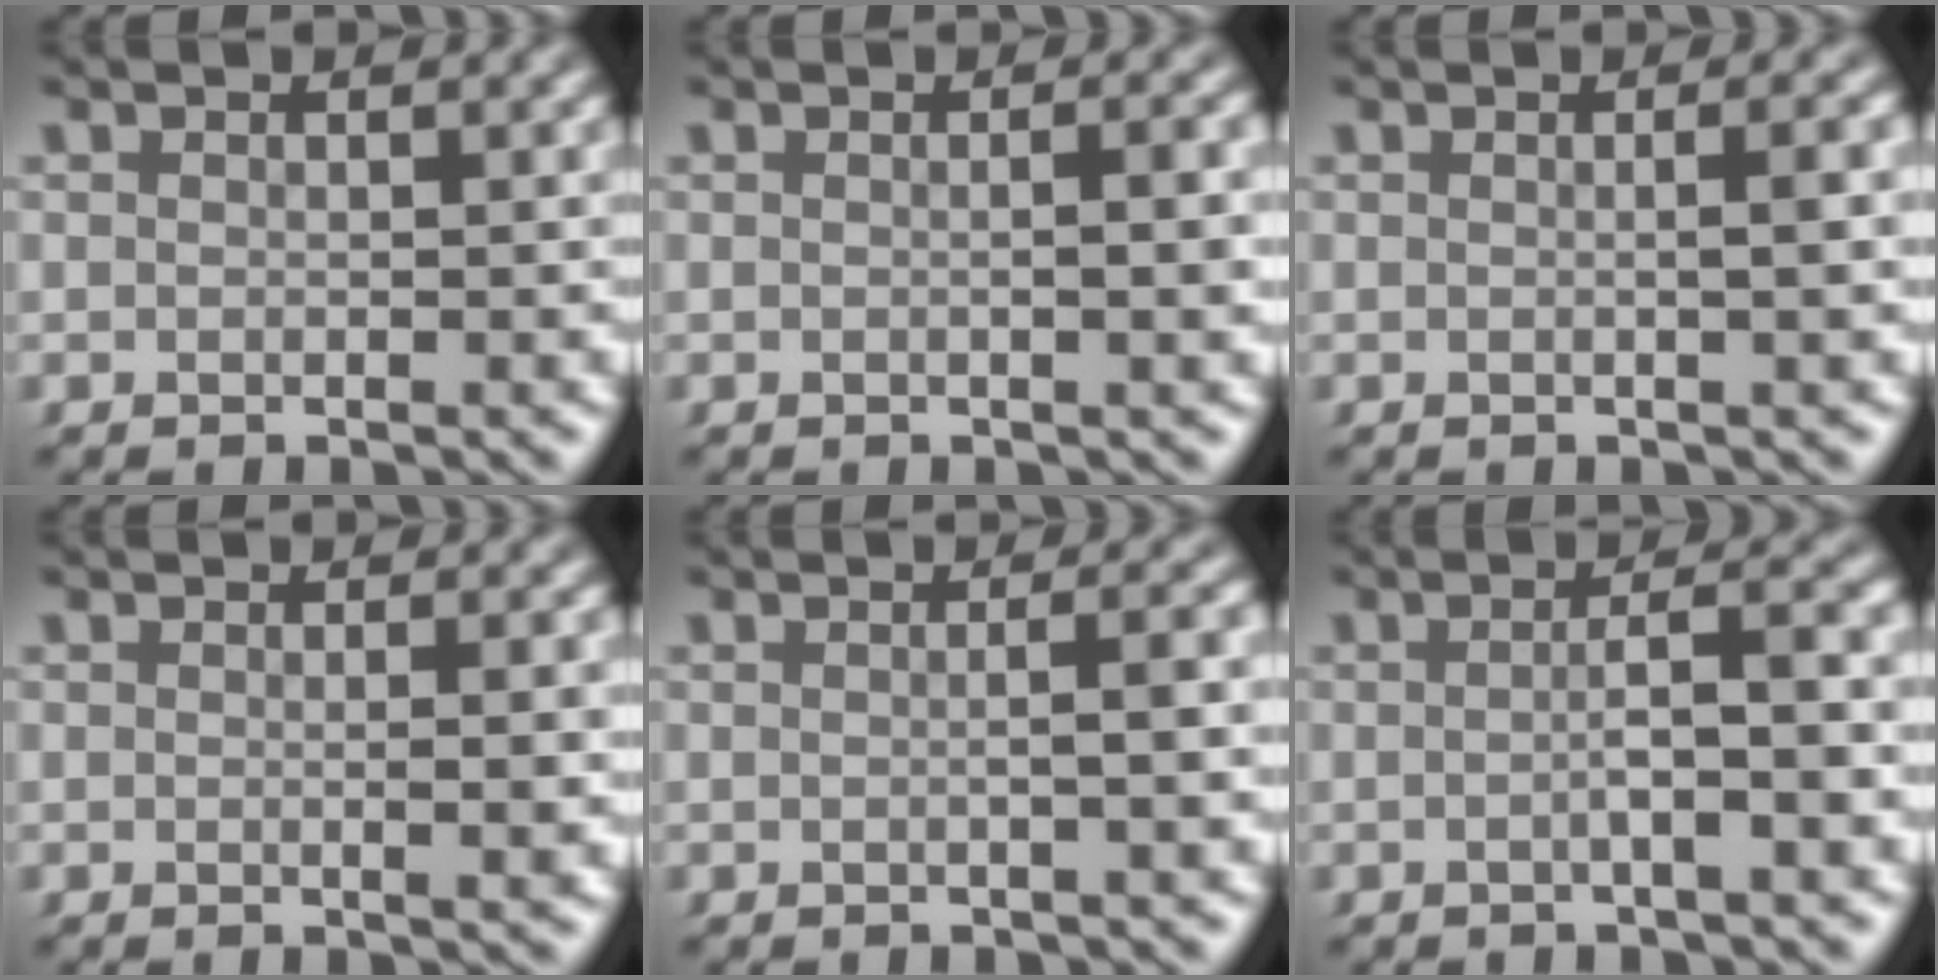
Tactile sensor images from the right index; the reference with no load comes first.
{"total": 1.7, "force": [0.0, 0.1, 1.6], "torque": [-0.017, 0.006, -0.004]}
{"total": 1.4, "force": [0.1, 0.0, 1.4], "torque": [-0.014, 0.005, -0.001]}
{"total": 1.1, "force": [0.1, -0.1, 1.1], "torque": [-0.015, 0.000, 0.000]}
{"total": 1.6, "force": [-0.1, -0.1, 1.6], "torque": [-0.020, 0.005, -0.004]}
{"total": 2.7, "force": [-0.7, 0.0, 2.6], "torque": [-0.039, 0.003, -0.016]}